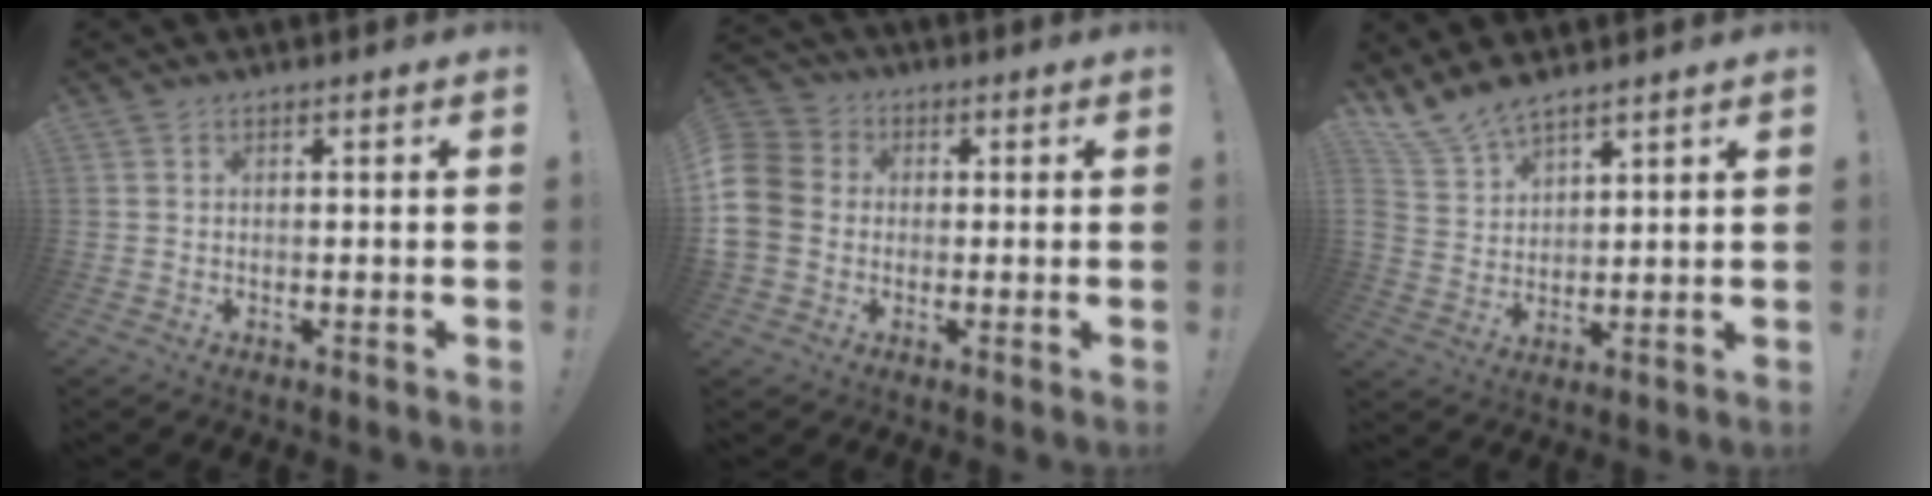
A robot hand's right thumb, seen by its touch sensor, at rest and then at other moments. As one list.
[{"total": 10.8, "force": [-0.8, 9.3, 5.4], "torque": [-0.115, 0.020, -0.011]}, {"total": 8.4, "force": [7.4, 3.1, 2.3], "torque": [-0.061, -0.048, 0.149]}]